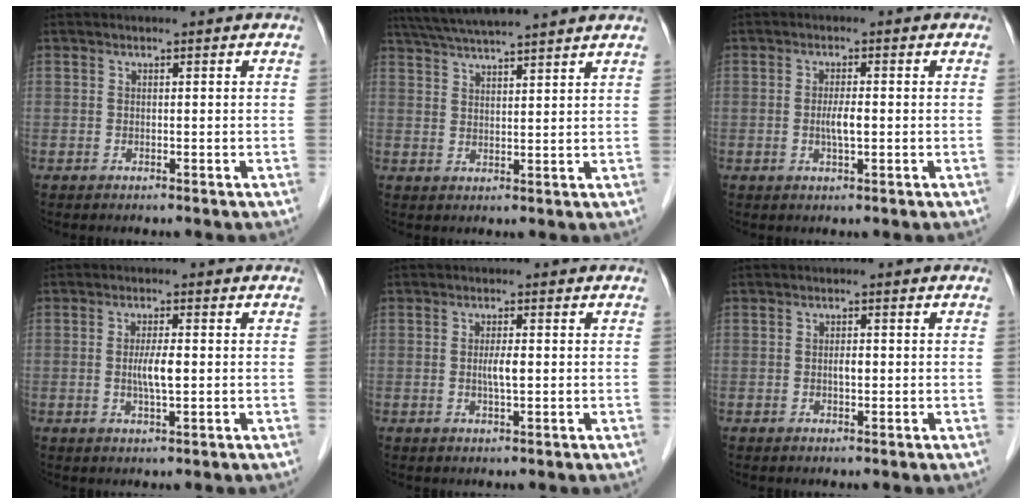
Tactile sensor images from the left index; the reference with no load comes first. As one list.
[{"total": 12.3, "force": [11.0, -0.2, 5.6], "torque": [-0.101, 0.036, 0.160]}, {"total": 3.0, "force": [-0.4, 0.3, 3.0], "torque": [-0.064, -0.005, -0.007]}, {"total": 3.5, "force": [-0.3, 0.4, 3.5], "torque": [-0.071, -0.005, -0.005]}, {"total": 2.3, "force": [-0.2, 0.2, 2.3], "torque": [-0.048, -0.003, -0.003]}, {"total": 1.3, "force": [-0.2, 0.5, 1.2], "torque": [-0.024, 0.000, -0.004]}]